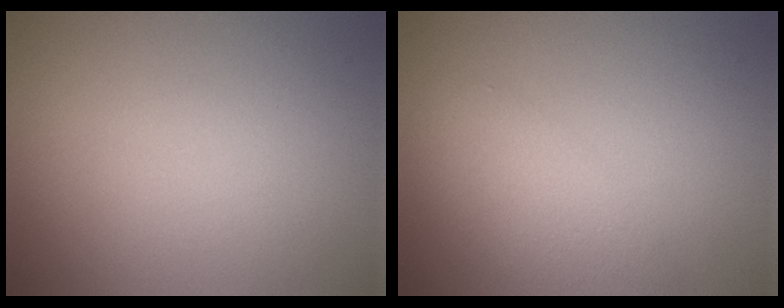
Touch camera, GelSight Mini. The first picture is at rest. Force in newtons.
{"total": 4.2, "press": 4.2, "slide": 0.1}